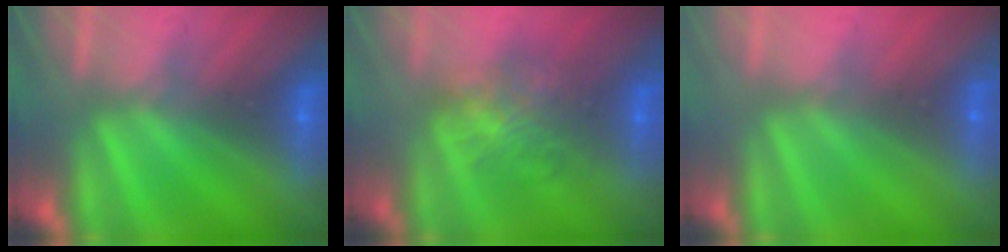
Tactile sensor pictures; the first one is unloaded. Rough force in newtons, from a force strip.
{"total": 4.7}
{"total": 2.9}